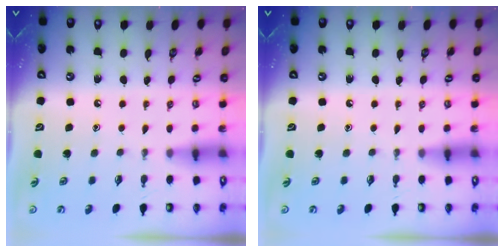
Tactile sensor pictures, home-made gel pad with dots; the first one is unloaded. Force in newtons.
{"total": 0.0}